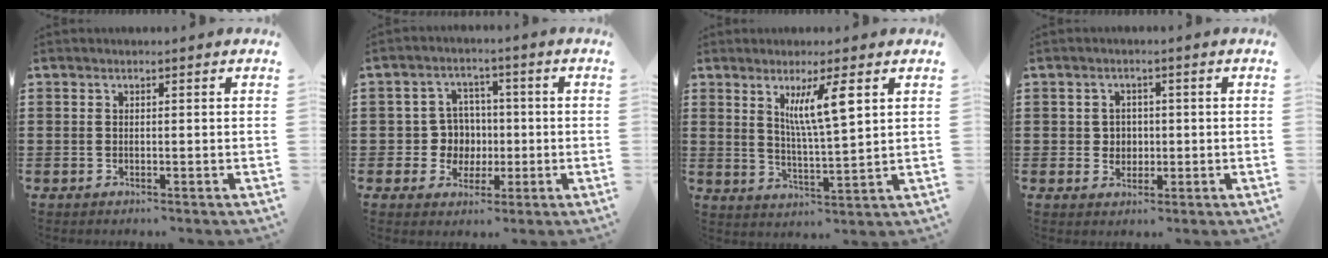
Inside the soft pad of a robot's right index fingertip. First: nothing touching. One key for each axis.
{"total": 5.7, "fx": -0.4, "fy": 5.4, "fz": 1.7, "tx": -0.044, "ty": 0.014, "tz": -0.010}
{"total": 7.2, "fx": 3.0, "fy": 1.2, "fz": 6.5, "tx": -0.126, "ty": 0.001, "tz": 0.047}
{"total": 2.5, "fx": -0.1, "fy": 2.3, "fz": 0.7, "tx": -0.023, "ty": 0.009, "tz": -0.006}